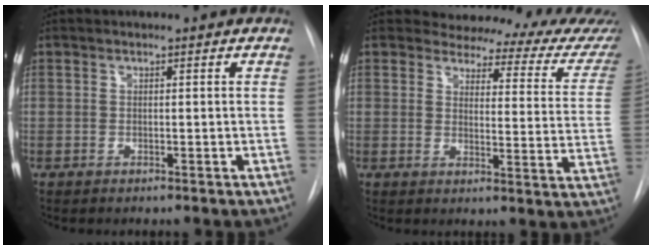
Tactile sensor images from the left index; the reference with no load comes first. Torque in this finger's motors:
{"motor_torque": [0.95, -1.17, 0.12, -0.02]}